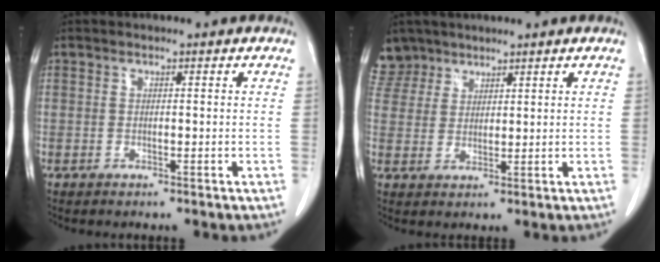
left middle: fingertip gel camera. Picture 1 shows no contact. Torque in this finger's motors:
{"motor_torque": [0.37, -0.36, 0.23, -0.04]}